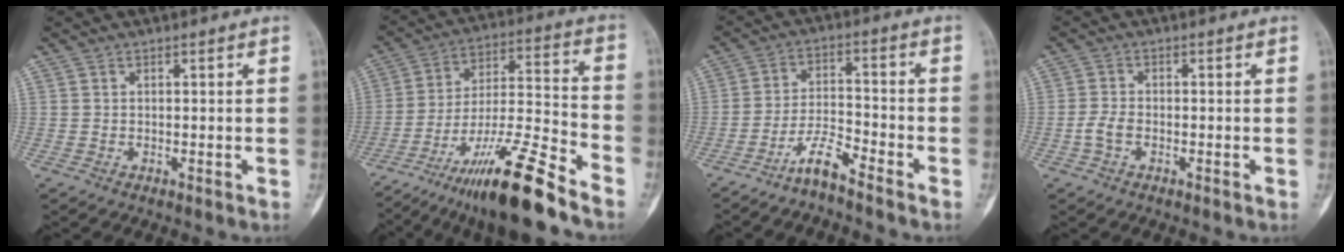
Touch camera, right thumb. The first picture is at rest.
{"total": 19.0, "force": [-13.9, 1.9, 12.9], "torque": [-0.252, 0.067, -0.242]}
{"total": 5.8, "force": [-4.9, 0.5, 3.2], "torque": [-0.064, 0.040, -0.098]}
{"total": 2.8, "force": [-1.0, 1.7, 2.0], "torque": [-0.045, 0.008, -0.024]}